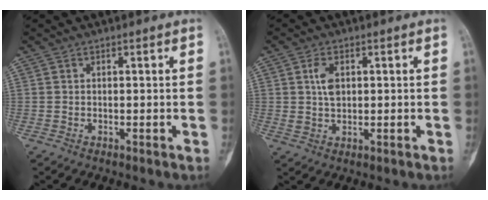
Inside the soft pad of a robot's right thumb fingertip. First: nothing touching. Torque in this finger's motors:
{"motor_torque": [0.63, 0.92, 0.45, 0.17, 0.19]}